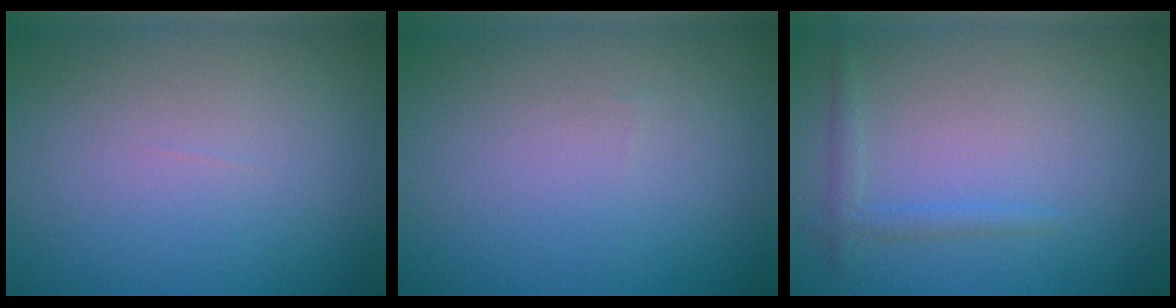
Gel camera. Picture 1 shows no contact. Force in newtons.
{"total": 0.0}
{"total": 1.3, "press": 1.3, "slide": 0.1}